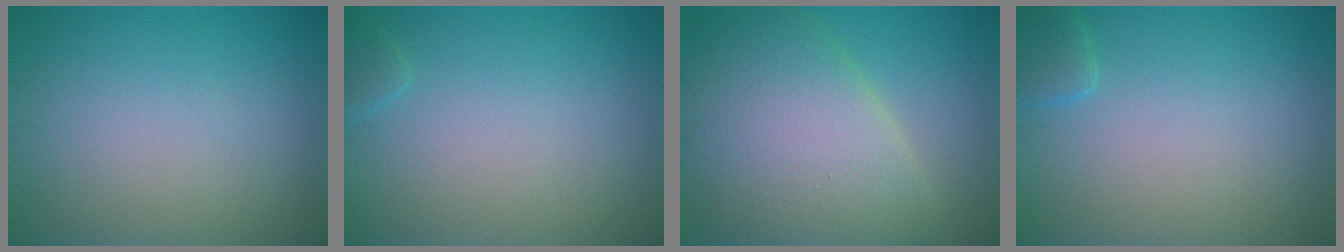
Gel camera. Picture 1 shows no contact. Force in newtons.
{"total": 0.9, "press": 0.9, "slide": 0.1}
{"total": 11.3, "press": 11.3, "slide": 0.6}
{"total": 1.6, "press": 1.6, "slide": 0.1}